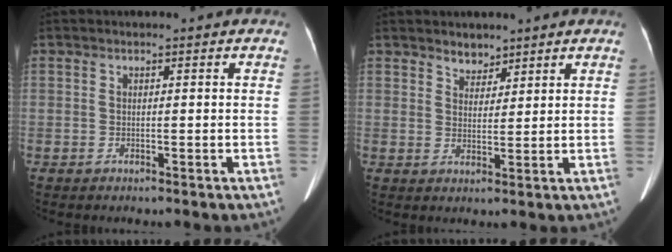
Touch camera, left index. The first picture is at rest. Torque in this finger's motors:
{"motor_torque": [0.29, -0.28, -0.01, 0.02]}